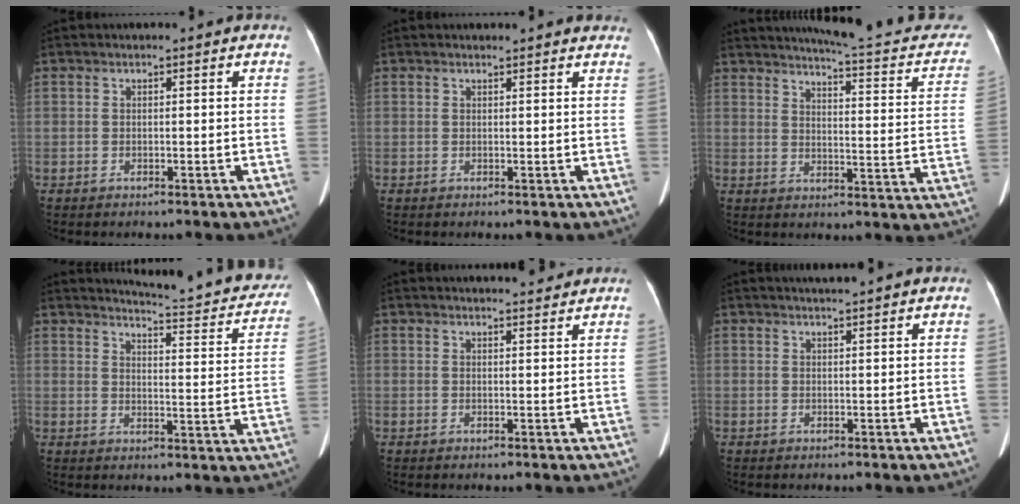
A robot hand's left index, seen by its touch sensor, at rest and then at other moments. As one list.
[{"total": 5.6, "force": [5.4, 1.2, 1.3], "torque": [-0.009, 0.009, 0.044]}, {"total": 17.5, "force": [15.2, 3.0, 8.3], "torque": [-0.101, -0.027, 0.164]}, {"total": 18.1, "force": [16.9, 2.1, 6.2], "torque": [-0.069, -0.066, 0.185]}, {"total": 4.3, "force": [4.1, 0.2, 1.1], "torque": [-0.018, 0.005, 0.048]}, {"total": 3.4, "force": [3.1, -0.2, 1.4], "torque": [-0.020, 0.017, 0.043]}]